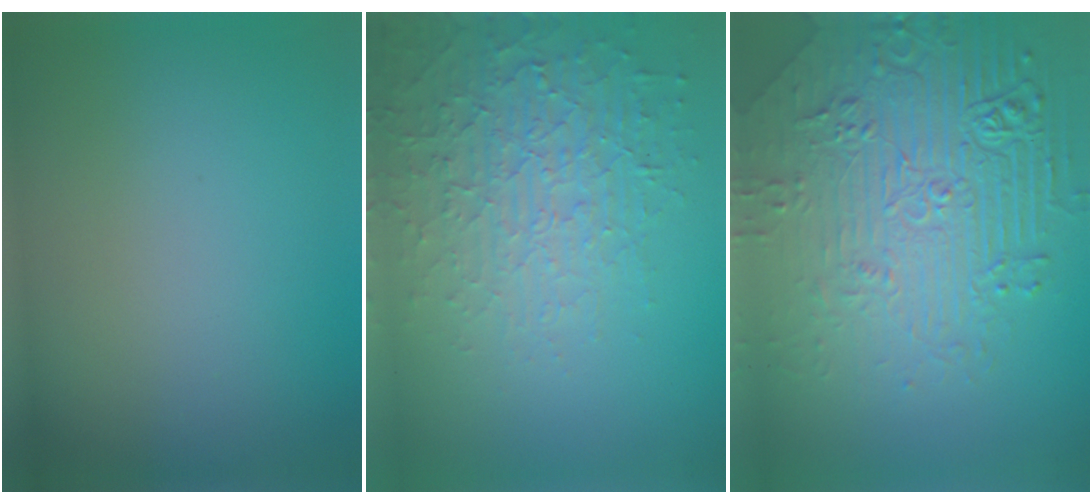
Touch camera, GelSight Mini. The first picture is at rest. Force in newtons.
{"total": 4.8, "press": 4.5, "slide": 1.7}
{"total": 9.0, "press": 6.2, "slide": 6.5}